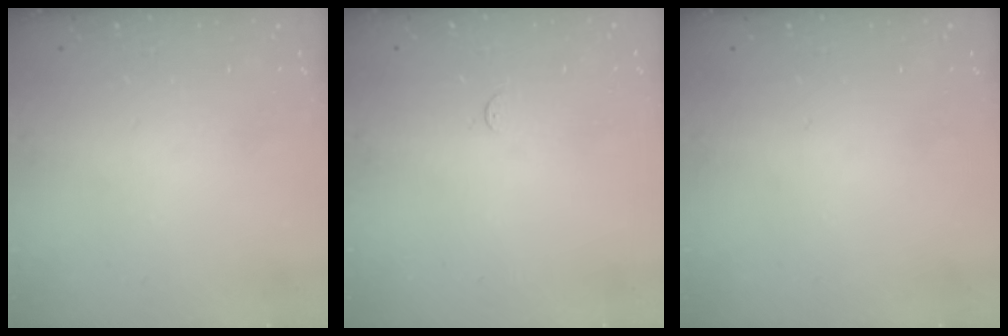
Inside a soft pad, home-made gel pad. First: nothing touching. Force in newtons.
{"total": 2.7, "press": 2.7, "slide": 0.4}
{"total": 0.0}